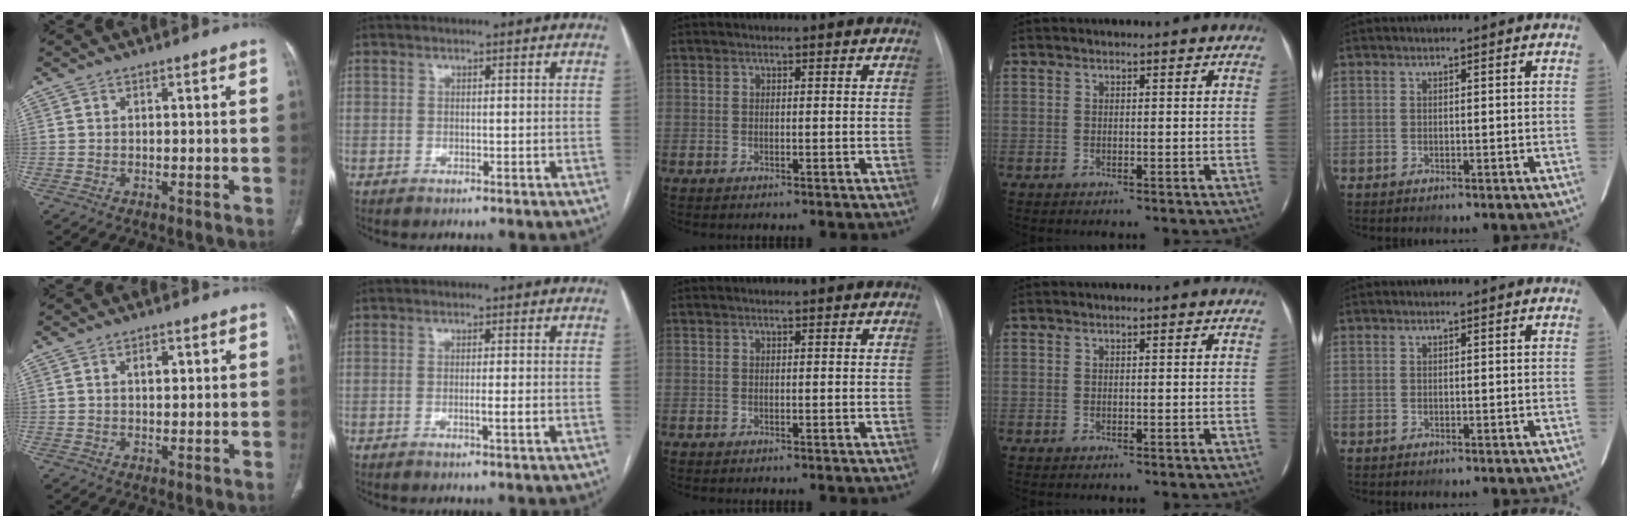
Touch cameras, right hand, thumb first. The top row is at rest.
{"thumb": {"total": 2.1, "force": [0.7, 1.2, 1.6], "torque": [-0.022, 0.000, 0.010]}, "index": {"total": 1.9, "force": [-0.5, -0.2, 1.9], "torque": [-0.033, -0.004, -0.008]}}